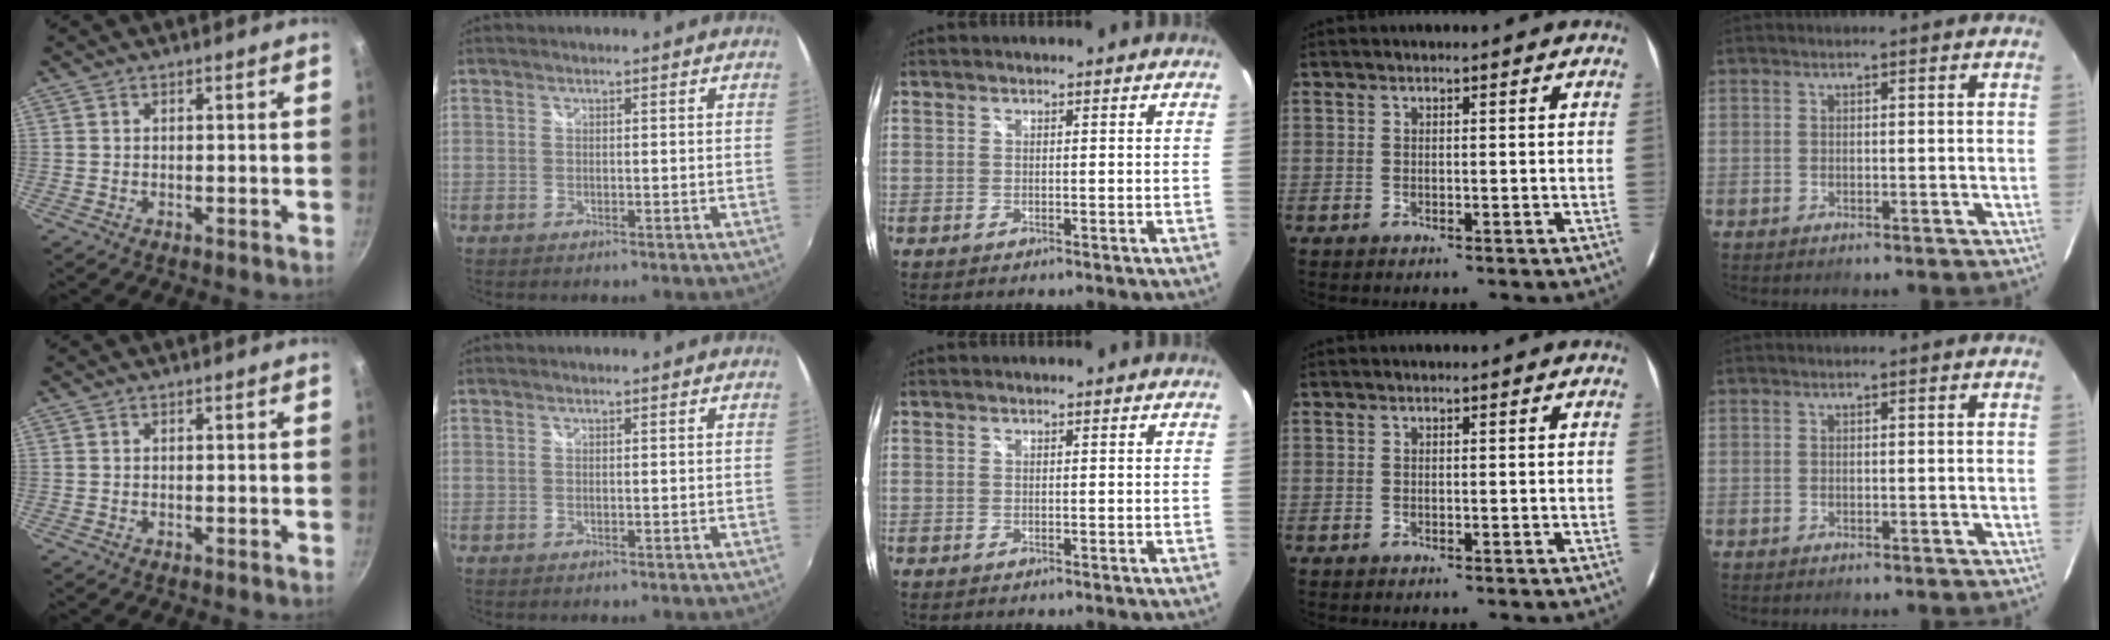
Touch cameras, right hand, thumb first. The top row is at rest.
{}